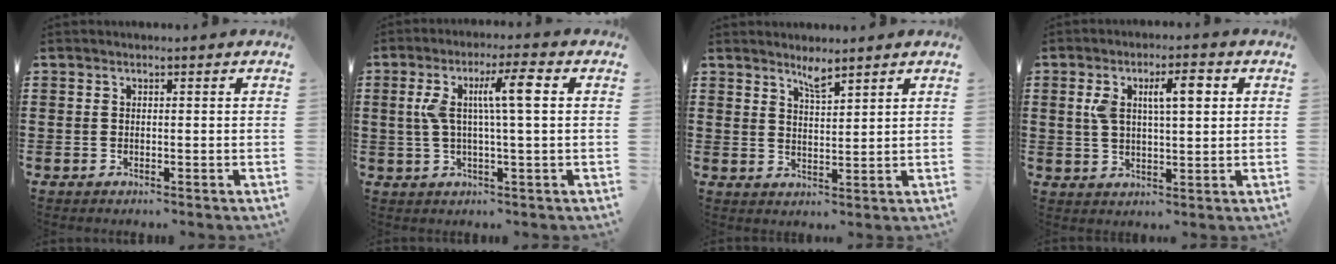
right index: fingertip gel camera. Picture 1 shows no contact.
{"total": 8.1, "force": [1.5, 1.0, 7.9], "torque": [-0.160, 0.000, 0.016]}
{"total": 3.0, "force": [2.6, 0.3, 1.5], "torque": [-0.026, -0.001, 0.045]}
{"total": 6.6, "force": [1.9, 2.5, 5.7], "torque": [-0.103, 0.005, 0.026]}